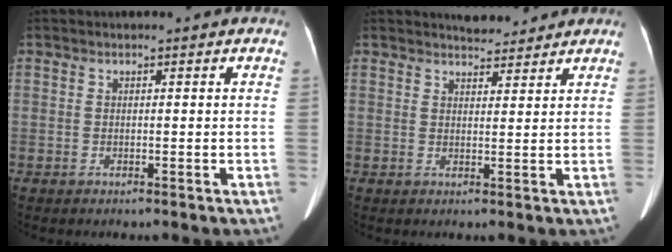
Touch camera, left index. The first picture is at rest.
{"total": 3.6, "force": [3.5, 0.9, 0.4], "torque": [-0.008, 0.006, 0.051]}